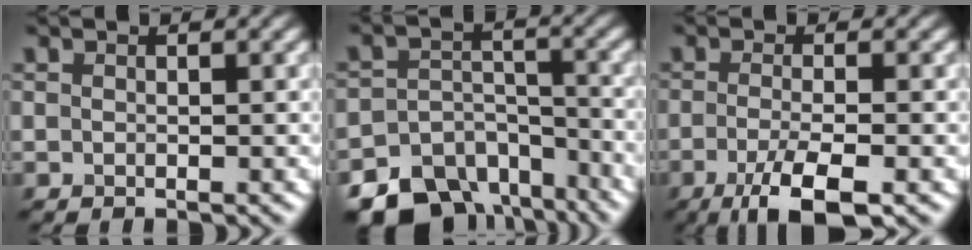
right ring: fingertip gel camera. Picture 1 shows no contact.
{"total": 12.3, "force": [-9.4, 7.4, 3.0], "torque": [-0.046, -0.011, -0.129]}
{"total": 4.5, "force": [-2.2, 1.1, 3.8], "torque": [-0.068, -0.002, -0.045]}